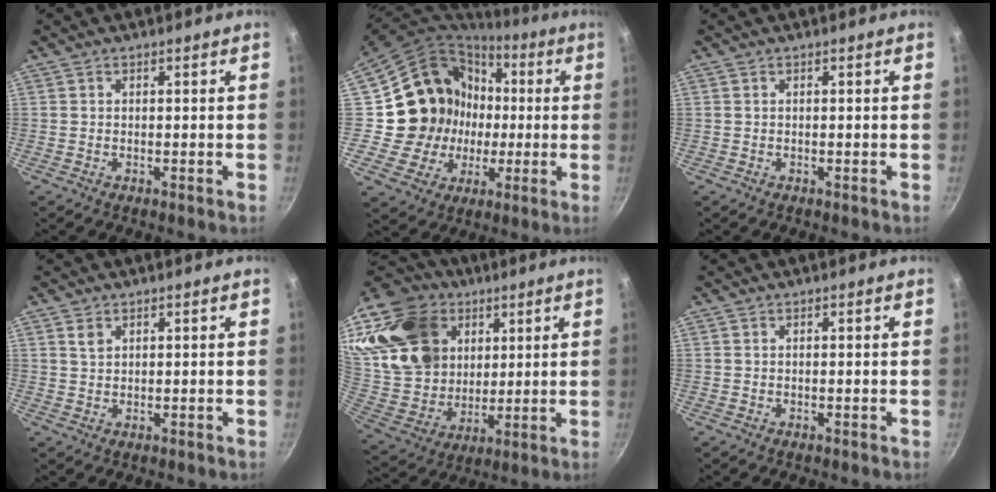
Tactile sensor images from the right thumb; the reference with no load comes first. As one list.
[{"total": 18.3, "force": [0.8, 17.4, 5.6], "torque": [-0.080, 0.023, 0.020]}, {"total": 0.0}, {"total": 1.9, "force": [1.0, 1.2, 1.0], "torque": [-0.017, -0.003, 0.020]}, {"total": 26.7, "force": [12.0, 19.8, 13.2], "torque": [-0.239, -0.021, 0.237]}, {"total": 0.0}]